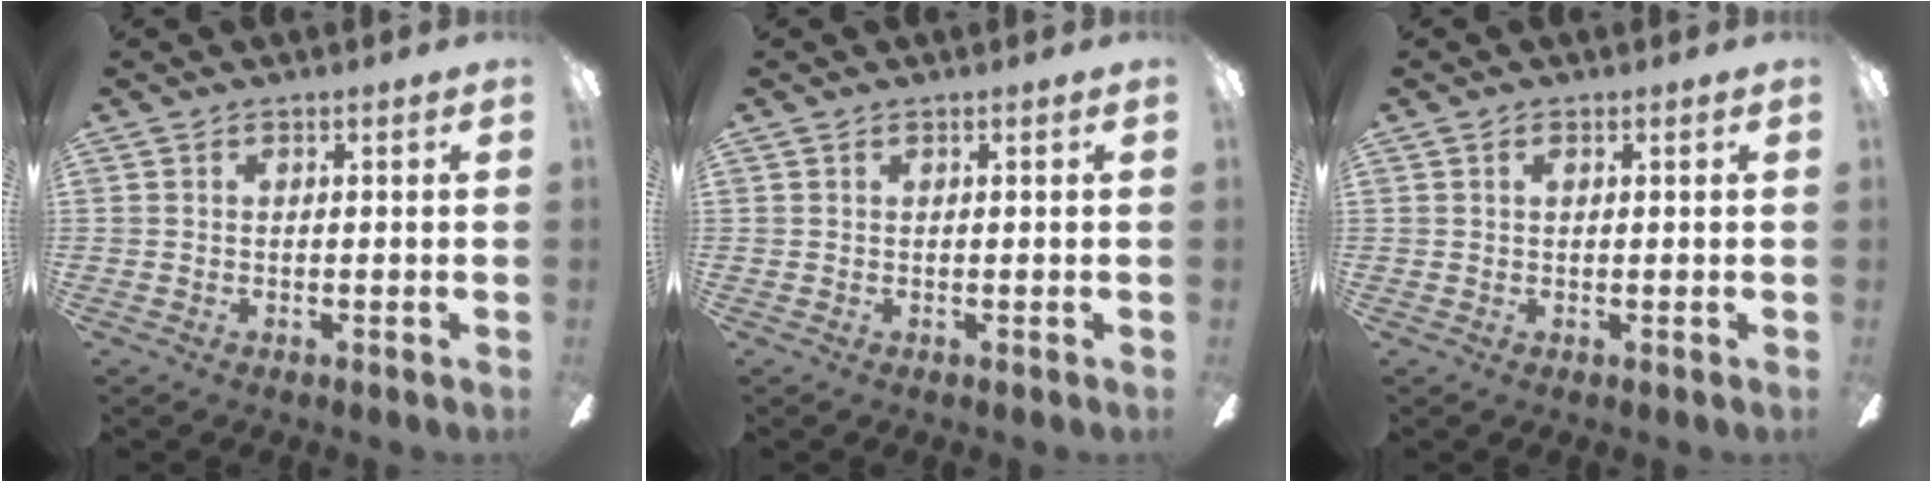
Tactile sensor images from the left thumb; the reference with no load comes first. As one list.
[{"total": 0.0}, {"total": 0.7, "force": [0.3, 0.3, 0.6], "torque": [-0.012, 0.002, 0.005]}]